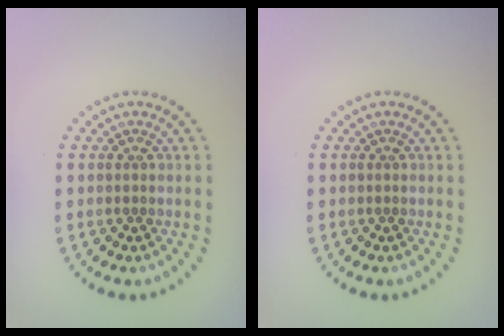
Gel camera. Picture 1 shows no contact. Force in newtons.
{"total": 0.0}